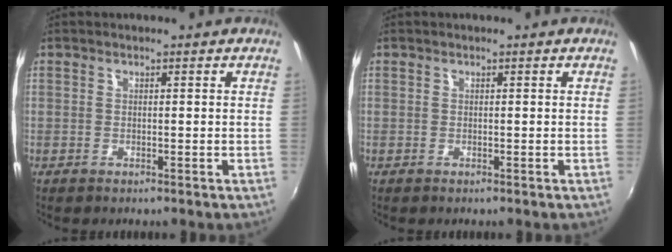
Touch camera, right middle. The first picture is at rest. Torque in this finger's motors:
{"motor_torque": [0.00, 0.00, 0.00, 0.00]}